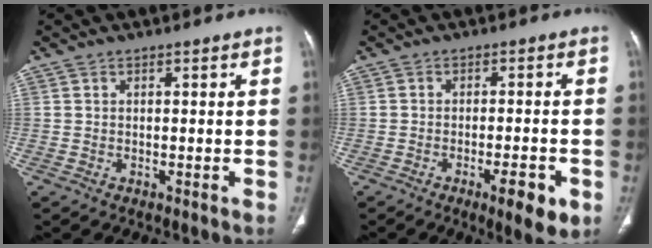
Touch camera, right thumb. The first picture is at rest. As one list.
[{"total": 7.3, "force": [-3.3, 1.8, 6.2], "torque": [-0.086, 0.002, -0.042]}]